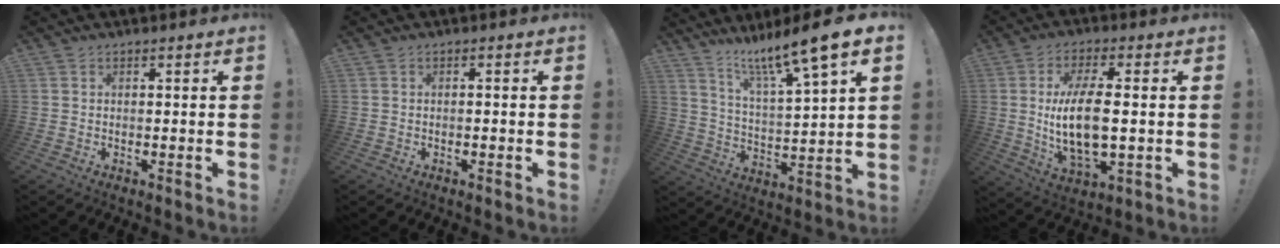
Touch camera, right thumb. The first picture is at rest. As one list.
[{"total": 0.8, "force": [-0.7, 0.1, 0.5], "torque": [-0.008, 0.002, -0.011]}, {"total": 13.0, "force": [9.8, -0.1, 8.5], "torque": [-0.152, -0.073, 0.151]}, {"total": 14.8, "force": [0.2, 6.2, 13.5], "torque": [-0.260, -0.016, -0.004]}]